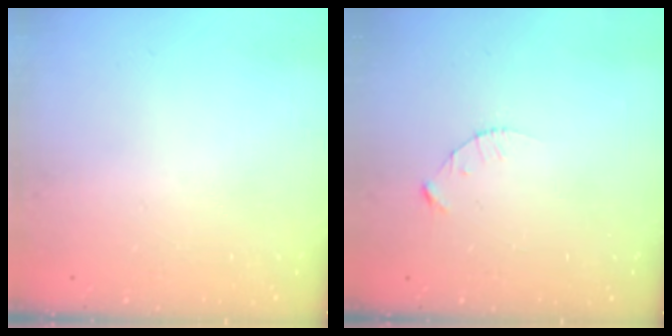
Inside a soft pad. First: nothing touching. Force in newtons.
{"total": 2.1, "press": 2.1, "slide": 0.3}